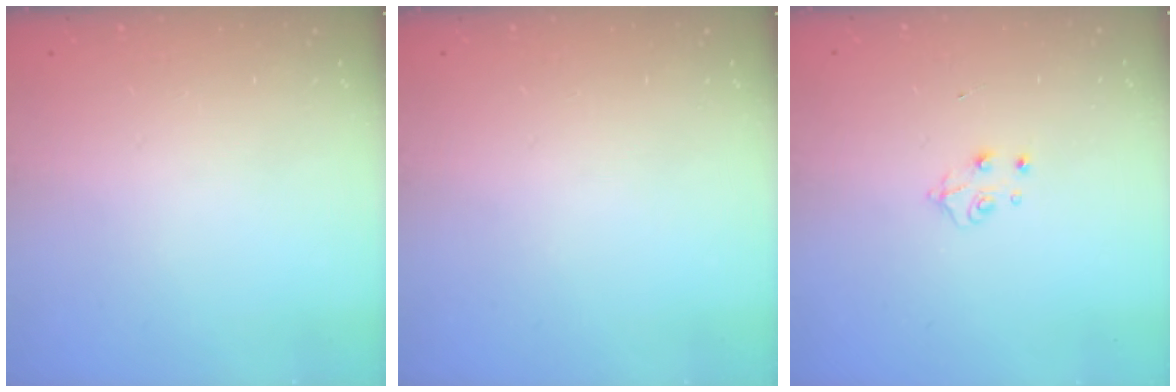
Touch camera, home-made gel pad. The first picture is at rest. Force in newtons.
{"total": 0.0}
{"total": 4.4, "press": 4.4, "slide": 0.7}